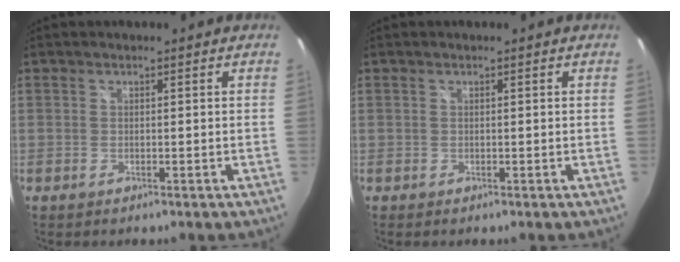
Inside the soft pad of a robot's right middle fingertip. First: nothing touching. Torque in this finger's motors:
{"motor_torque": [0.12, -0.18, 0.03, 0.00]}